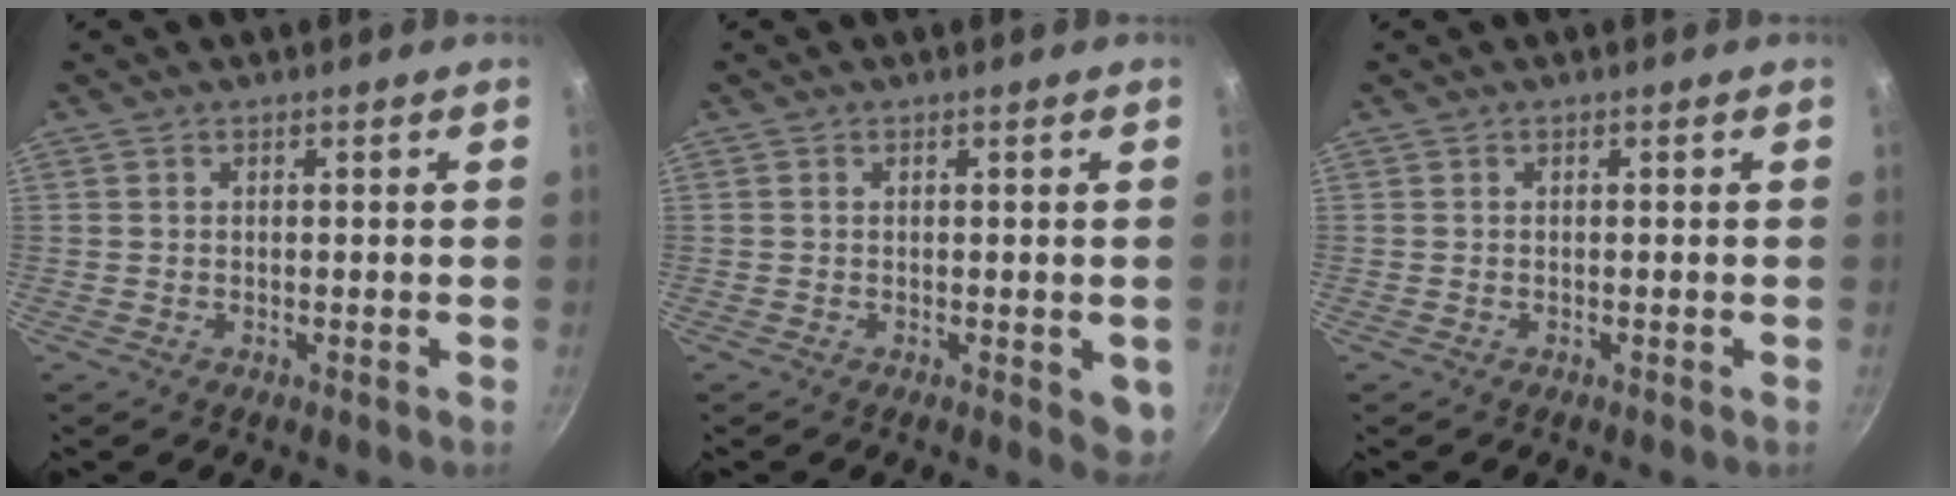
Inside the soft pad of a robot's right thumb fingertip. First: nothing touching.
{"total": 3.7, "force": [-0.5, 1.6, 3.2], "torque": [-0.028, -0.006, -0.005]}
{"total": 0.0}